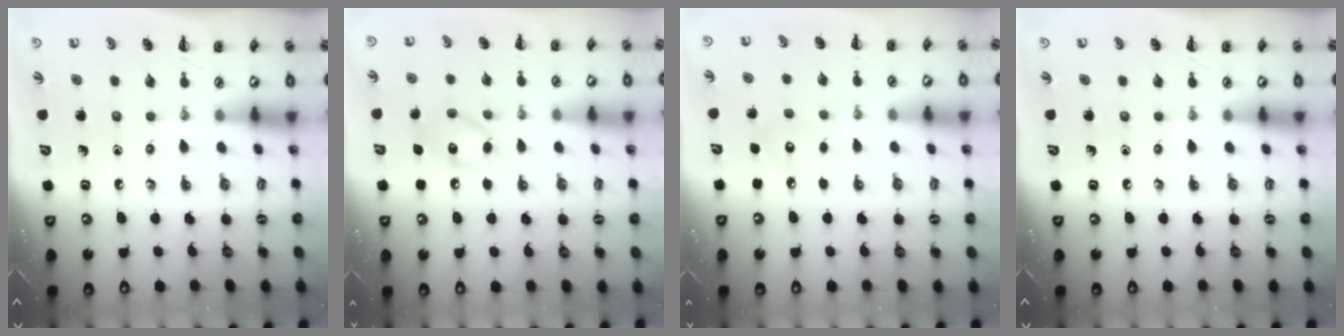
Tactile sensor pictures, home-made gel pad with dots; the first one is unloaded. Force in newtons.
{"total": 8.8, "press": 8.7, "slide": 1.4}
{"total": 3.6, "press": 3.5, "slide": 0.9}
{"total": 0.0}